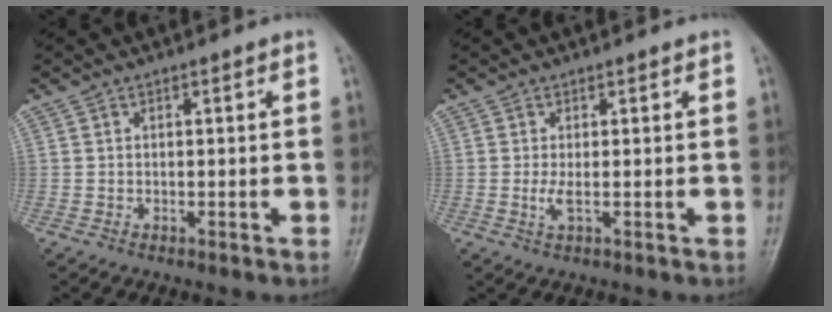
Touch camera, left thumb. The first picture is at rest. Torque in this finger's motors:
{"motor_torque": [0.09, 0.10, 0.18, -0.09, 0.01]}